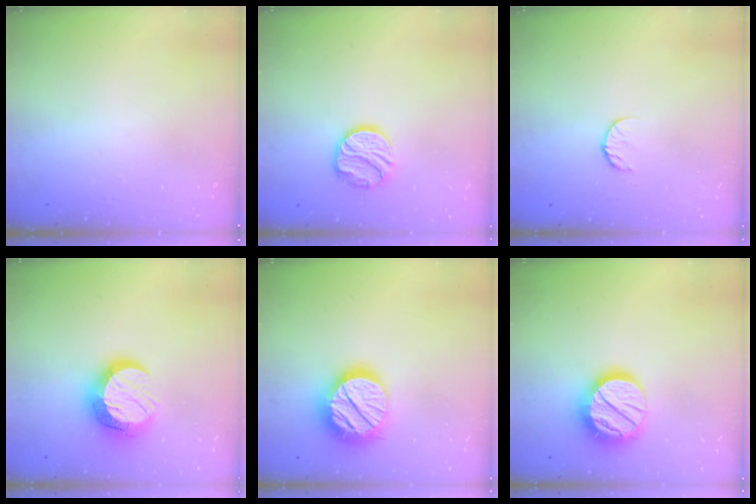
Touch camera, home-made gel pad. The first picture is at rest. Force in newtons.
{"total": 12.0, "press": 12.0, "slide": 0.8}
{"total": 6.0, "press": 5.9, "slide": 0.6}
{"total": 13.2, "press": 13.2, "slide": 1.0}
{"total": 19.1, "press": 19.0, "slide": 1.6}
{"total": 18.6, "press": 18.6, "slide": 1.5}